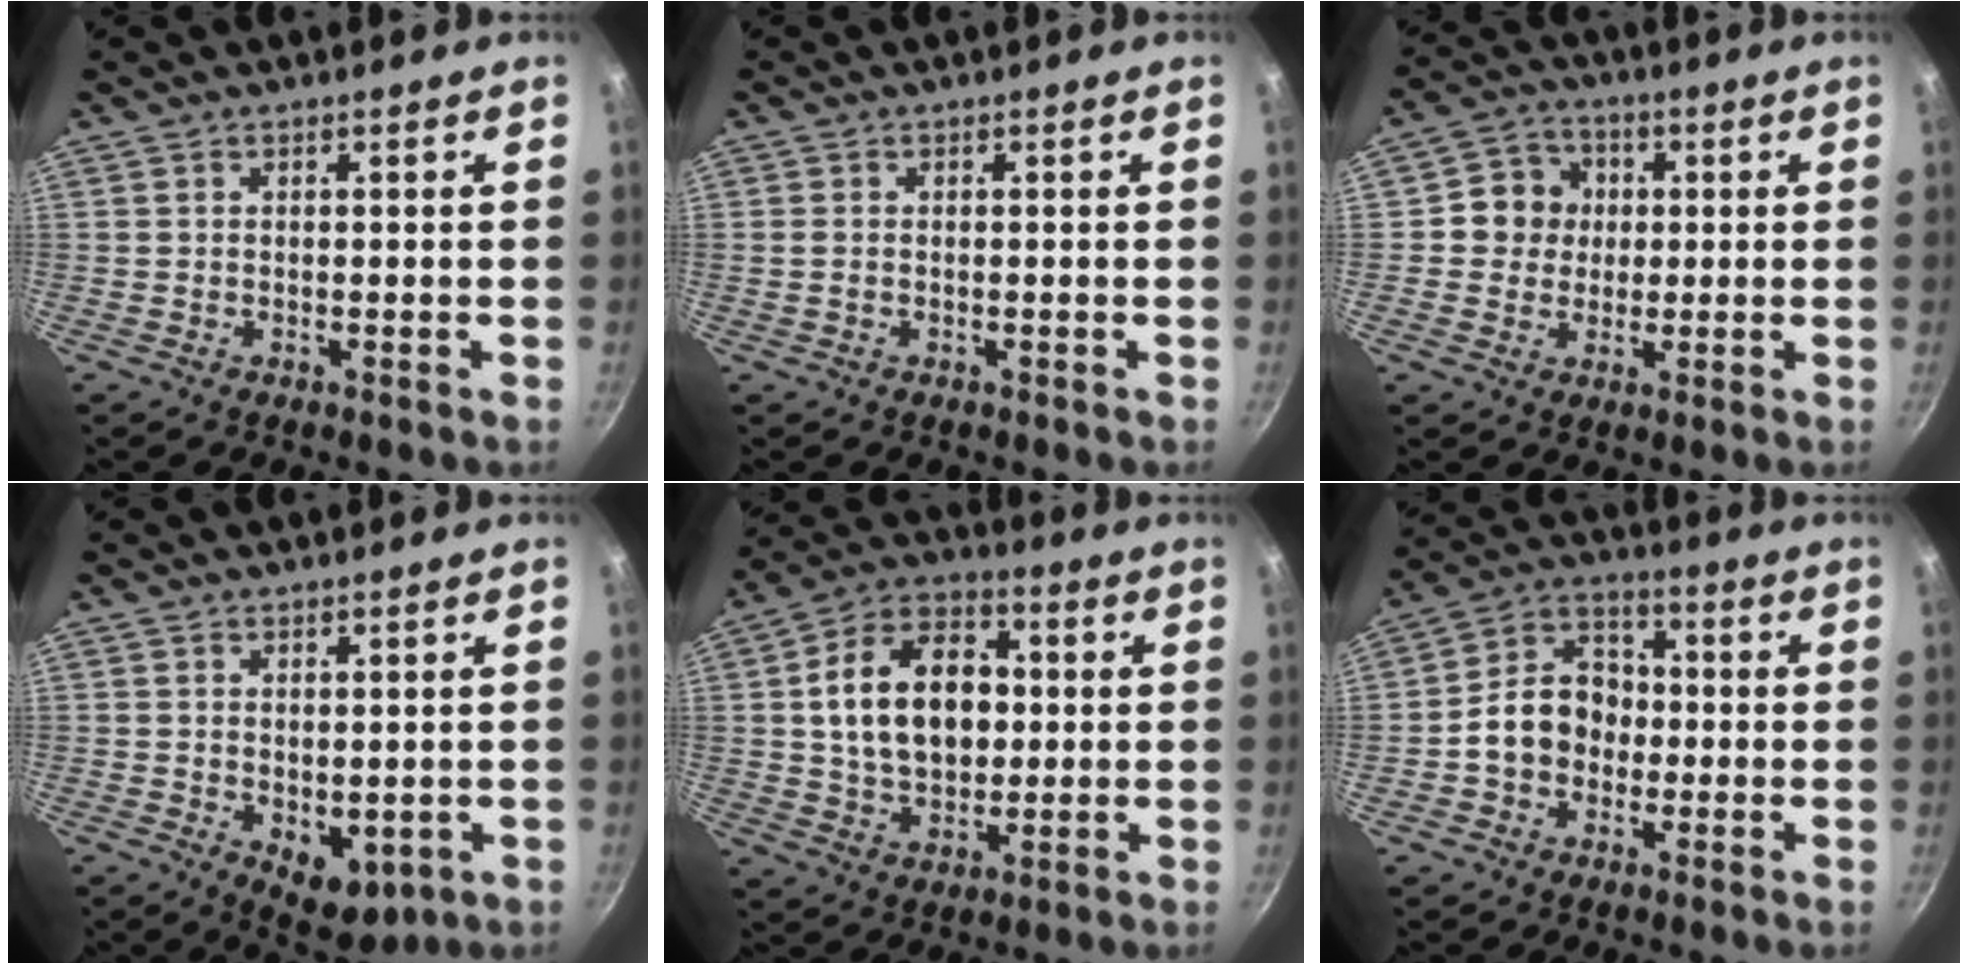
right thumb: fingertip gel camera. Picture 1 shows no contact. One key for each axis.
{"total": 1.0, "fx": -0.2, "fy": 0.8, "fz": 0.6, "tx": -0.011, "ty": 0.002, "tz": -0.004}
{"total": 7.7, "fx": 0.8, "fy": 7.3, "fz": 2.5, "tx": 0.000, "ty": 0.011, "tz": -0.001}
{"total": 6.6, "fx": -0.7, "fy": 4.2, "fz": 5.1, "tx": -0.051, "ty": -0.017, "tz": 0.003}
{"total": 16.7, "fx": 1.6, "fy": 11.5, "fz": 12.0, "tx": -0.169, "ty": 0.019, "tz": 0.020}
{"total": 10.7, "fx": -1.6, "fy": 8.6, "fz": 6.1, "tx": -0.065, "ty": 0.037, "tz": -0.042}